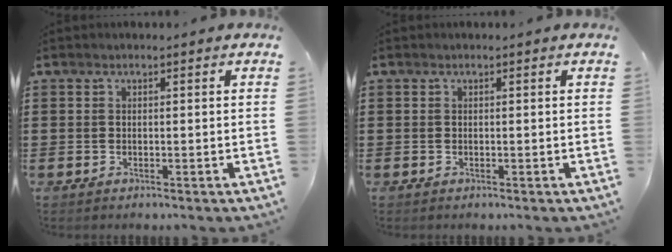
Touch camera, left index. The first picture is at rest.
{"total": 0.0}